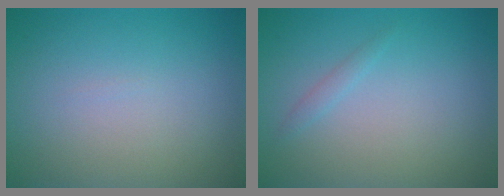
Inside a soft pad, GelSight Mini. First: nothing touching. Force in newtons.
{"total": 0.7, "press": 0.7, "slide": 0.0}